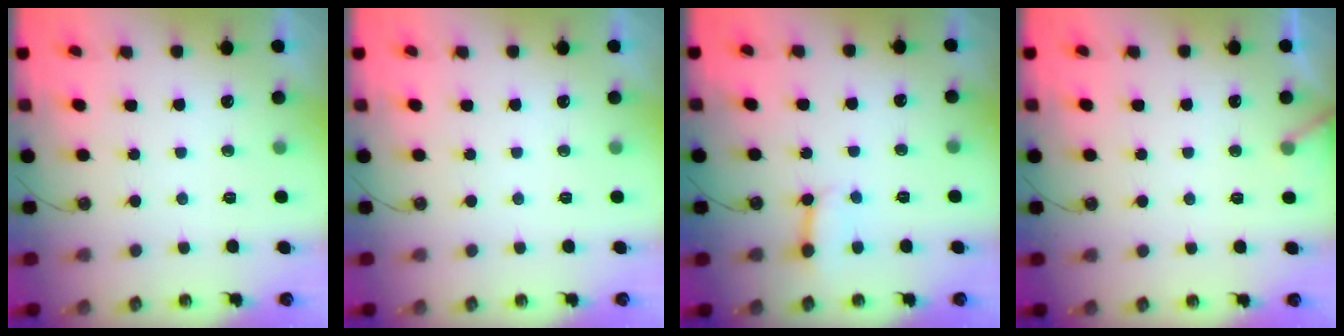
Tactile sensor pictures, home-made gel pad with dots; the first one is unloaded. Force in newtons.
{"total": 0.0}
{"total": 4.0, "press": 3.9, "slide": 0.6}
{"total": 4.7, "press": 4.6, "slide": 0.4}